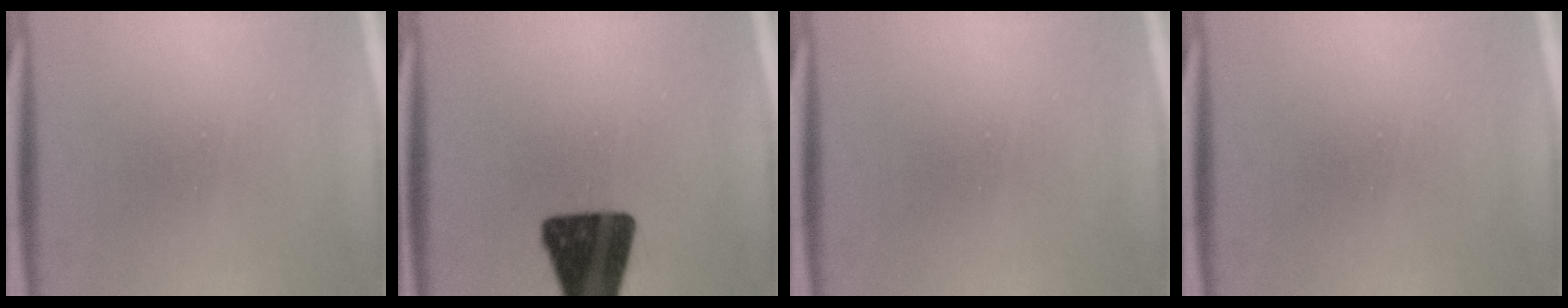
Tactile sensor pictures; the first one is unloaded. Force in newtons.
{"total": 17.2}
{"total": 0.0}
{"total": 0.0}